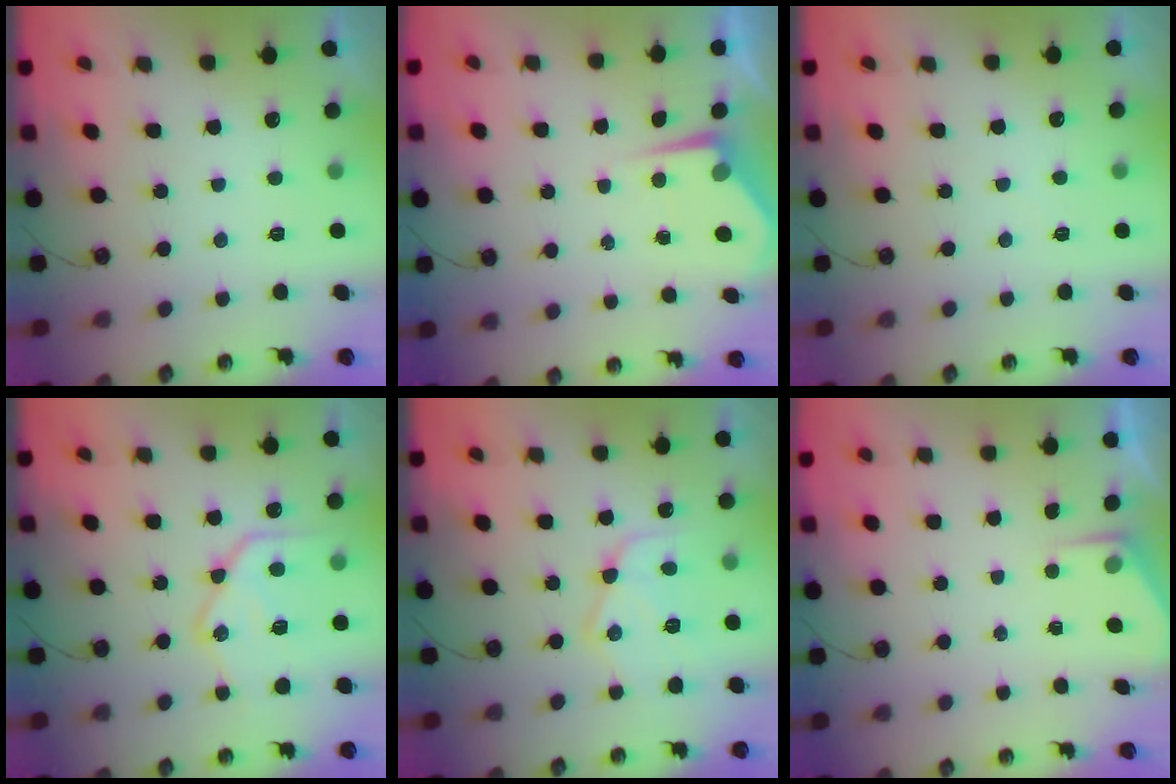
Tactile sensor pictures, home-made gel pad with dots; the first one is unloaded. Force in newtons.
{"total": 4.7, "press": 4.7, "slide": 0.4}
{"total": 2.9, "press": 2.9, "slide": 0.4}
{"total": 19.4, "press": 19.4, "slide": 1.9}
{"total": 15.1, "press": 15.0, "slide": 1.3}
{"total": 1.5, "press": 1.4, "slide": 0.2}